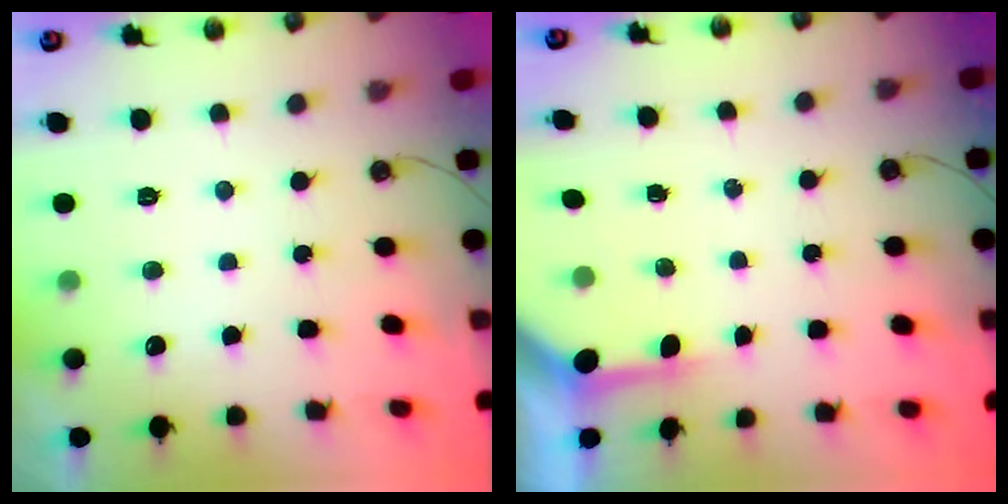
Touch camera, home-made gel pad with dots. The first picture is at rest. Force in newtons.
{"total": 3.5, "press": 3.5, "slide": 0.4}